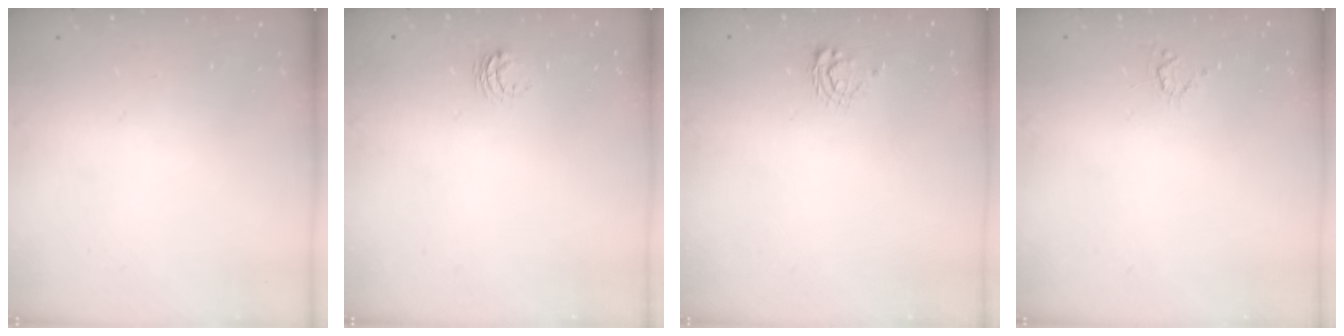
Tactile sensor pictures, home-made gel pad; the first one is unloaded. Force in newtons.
{"total": 3.7, "press": 3.7, "slide": 0.5}
{"total": 5.5, "press": 5.5, "slide": 0.5}
{"total": 3.2, "press": 3.1, "slide": 0.4}